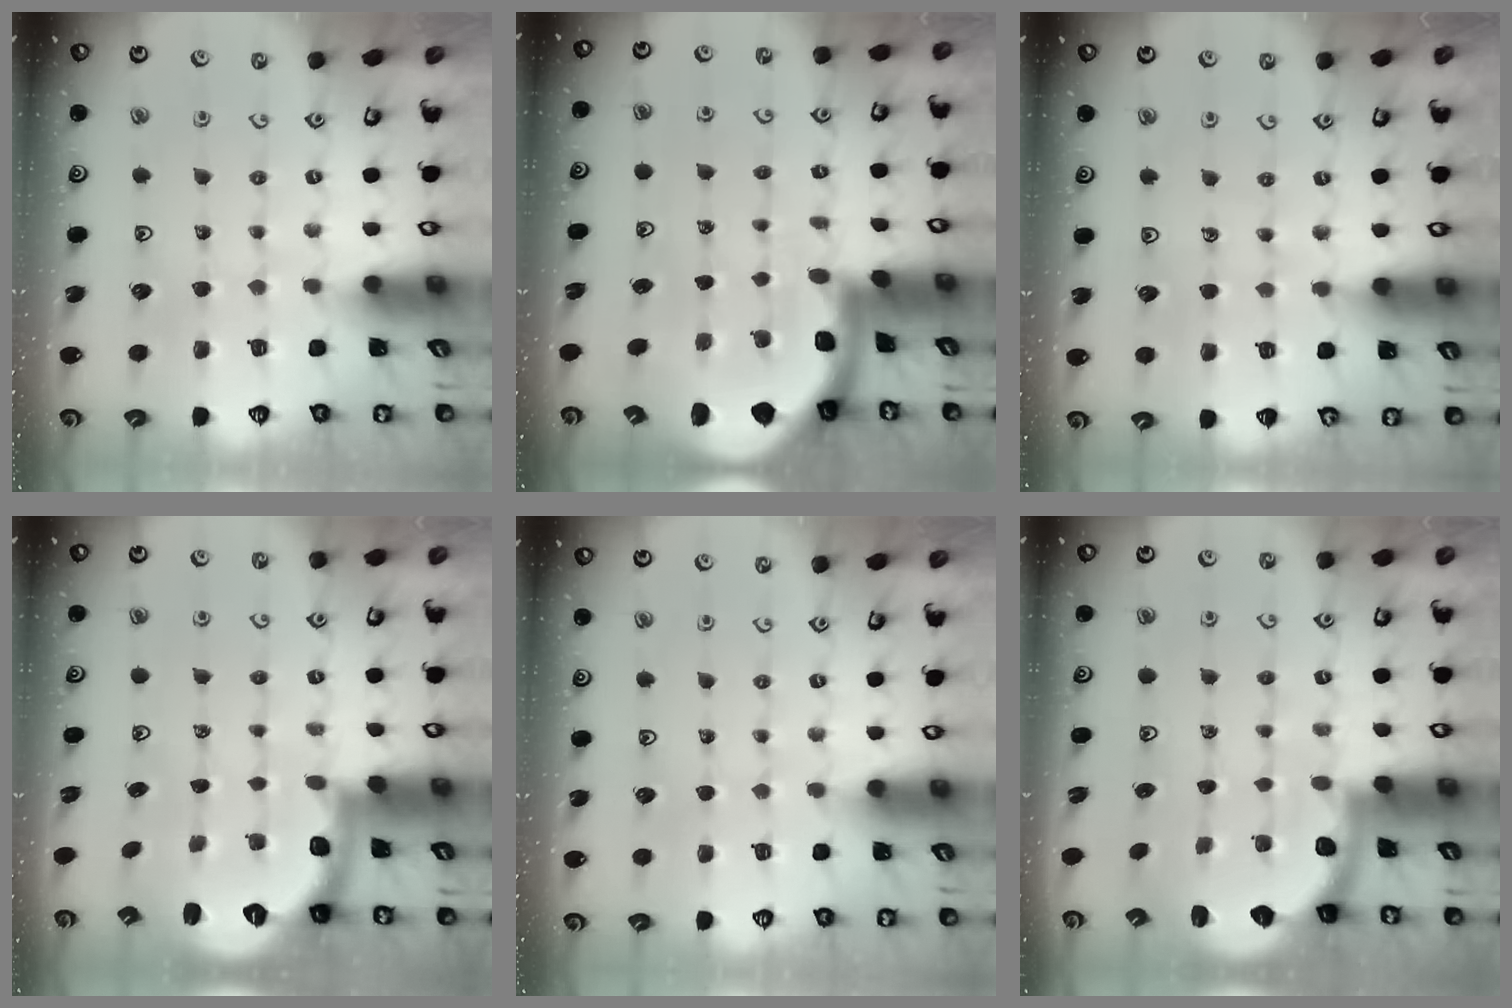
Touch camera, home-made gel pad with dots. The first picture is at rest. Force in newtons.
{"total": 3.5, "press": 3.5, "slide": 0.5}
{"total": 5.0, "press": 4.9, "slide": 1.1}
{"total": 2.5, "press": 2.0, "slide": 1.5}
{"total": 0.0}
{"total": 2.6, "press": 2.2, "slide": 1.3}